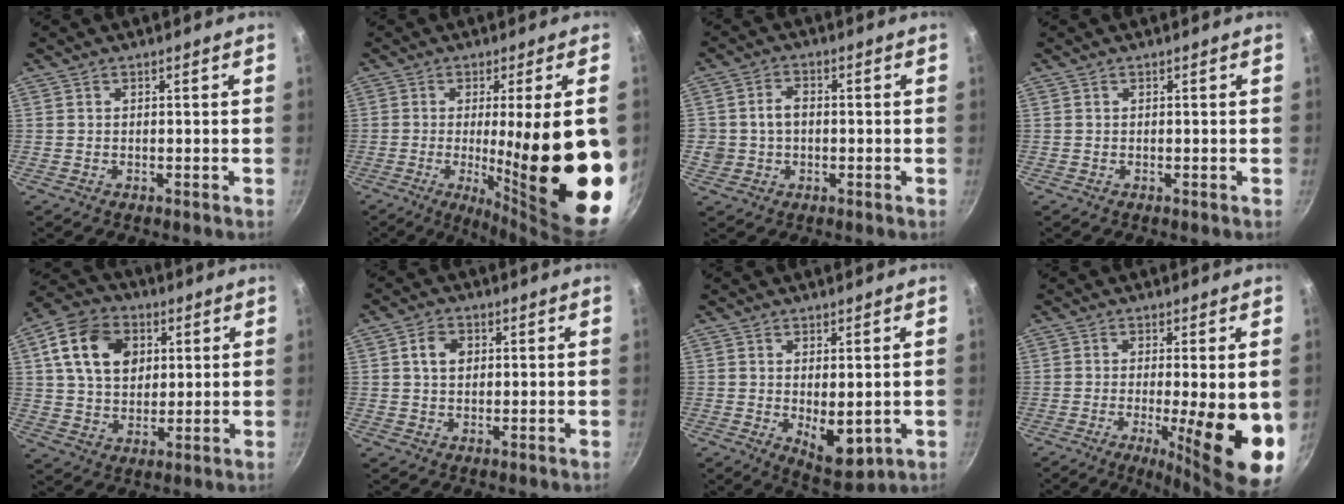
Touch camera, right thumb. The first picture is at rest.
{"total": 23.2, "force": [-3.1, 4.2, 22.6], "torque": [-0.290, -0.018, -0.023]}
{"total": 5.2, "force": [0.0, 4.3, 3.0], "torque": [-0.035, 0.013, 0.002]}
{"total": 0.0}
{"total": 14.6, "force": [4.4, 10.8, 8.8], "torque": [-0.134, 0.001, 0.068]}
{"total": 4.6, "force": [1.1, 3.4, 2.8], "torque": [-0.035, 0.005, 0.016]}
{"total": 7.8, "force": [-0.4, 3.7, 6.8], "torque": [-0.083, -0.020, 0.011]}
{"total": 15.8, "force": [-2.9, 3.4, 15.1], "torque": [-0.202, -0.014, -0.034]}